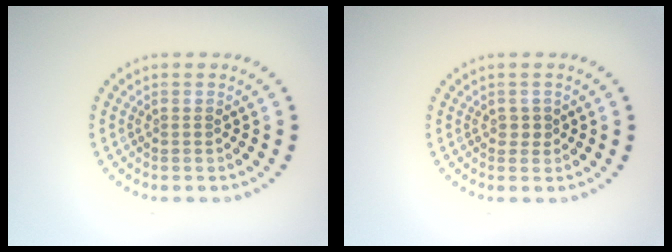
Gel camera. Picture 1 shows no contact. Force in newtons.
{"total": 0.9, "press": 0.8, "slide": 0.3}